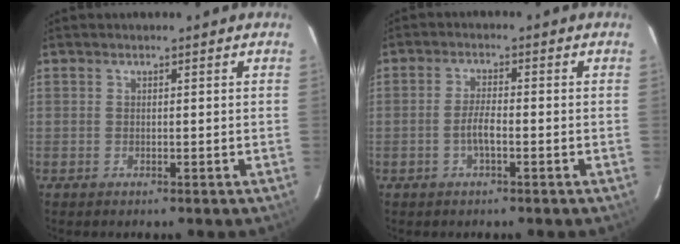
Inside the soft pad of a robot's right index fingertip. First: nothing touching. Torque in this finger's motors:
{"motor_torque": [0.66, -0.22, 0.39, 0.08]}